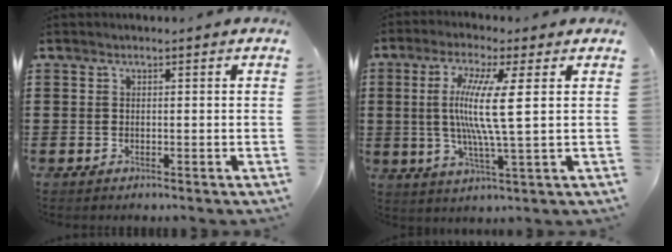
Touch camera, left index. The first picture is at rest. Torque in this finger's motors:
{"motor_torque": [2.14, 0.00, 0.55, 0.21]}